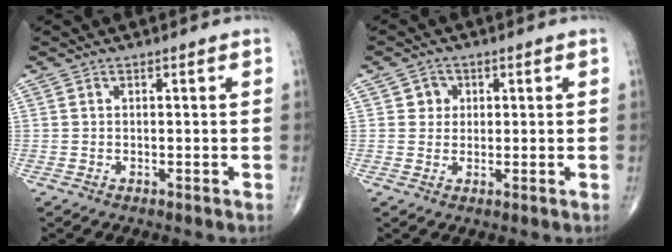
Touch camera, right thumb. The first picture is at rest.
{"total": 2.8, "force": [0.7, 2.7, 0.6], "torque": [0.010, 0.001, 0.005]}